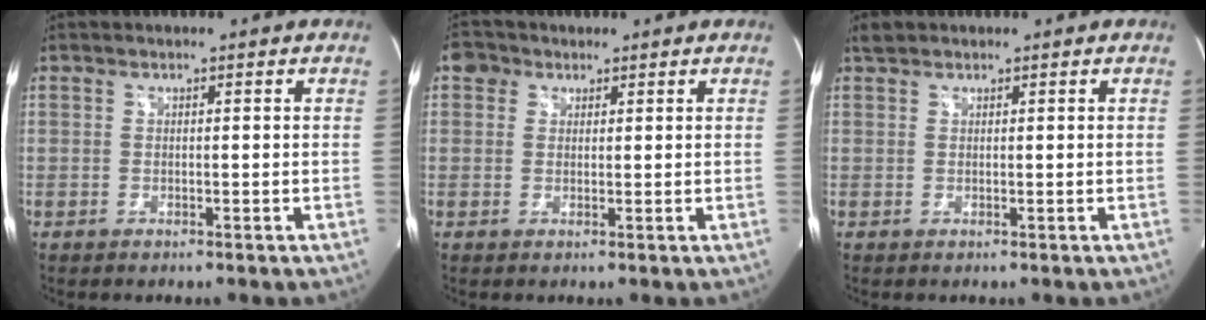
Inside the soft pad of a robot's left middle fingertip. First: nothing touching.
{"total": 2.9, "force": [1.6, 2.3, 0.6], "torque": [-0.013, 0.012, 0.024]}
{"total": 1.2, "force": [1.1, 0.5, 0.2], "torque": [-0.007, 0.011, 0.020]}